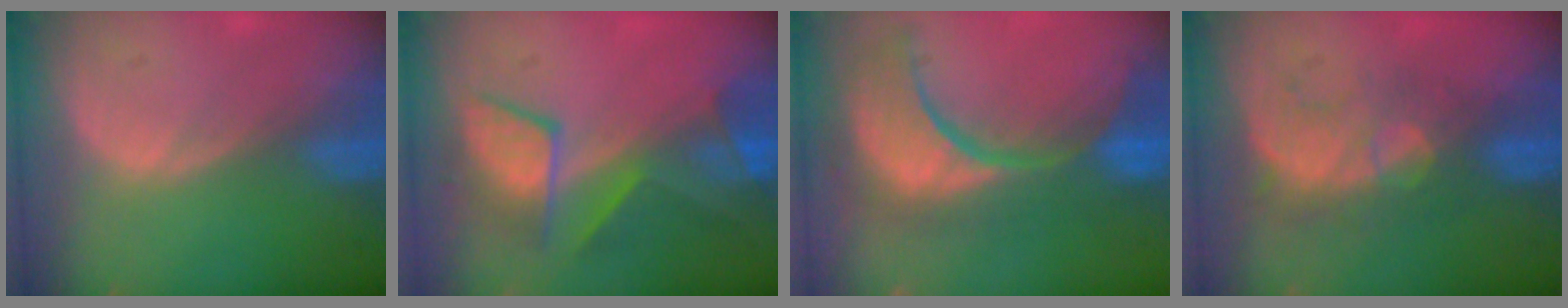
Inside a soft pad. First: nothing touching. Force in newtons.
{"total": 7.9, "press": 7.8, "slide": 1.4}
{"total": 13.0, "press": 11.5, "slide": 6.1}
{"total": 8.6, "press": 7.6, "slide": 4.0}